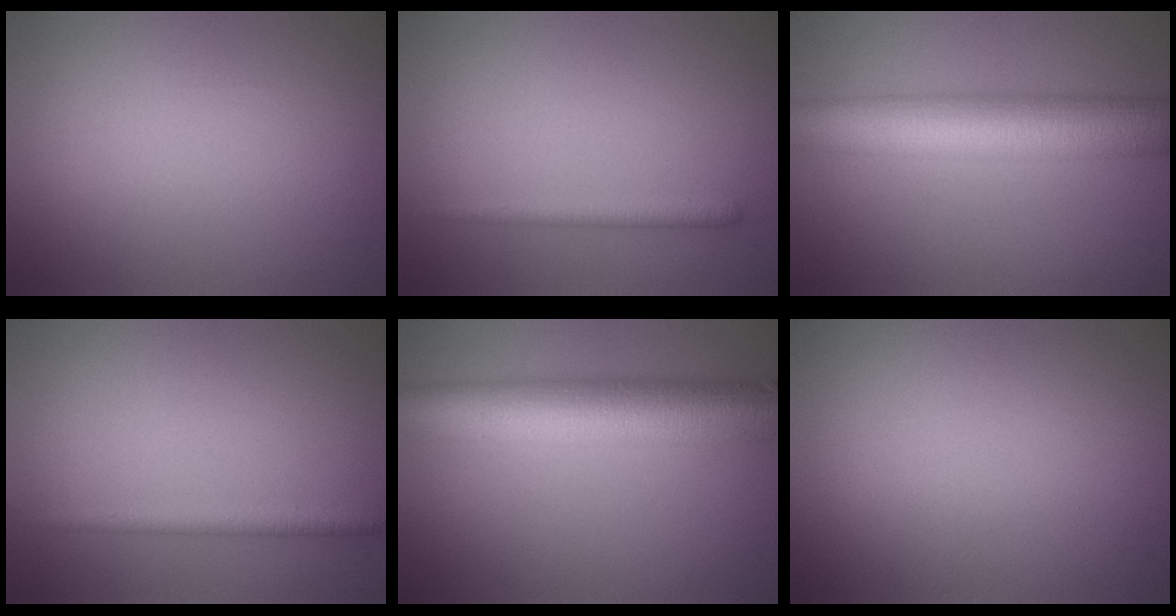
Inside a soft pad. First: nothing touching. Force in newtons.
{"total": 1.4, "press": 1.4, "slide": 0.1}
{"total": 9.4, "press": 9.3, "slide": 0.2}
{"total": 1.6, "press": 1.6, "slide": 0.1}
{"total": 10.2, "press": 10.2, "slide": 0.6}
{"total": 0.0}